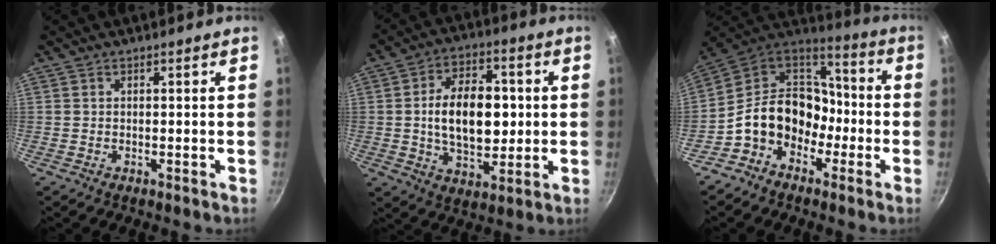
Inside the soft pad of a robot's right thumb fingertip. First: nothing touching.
{"total": 15.5, "force": [0.7, 9.2, 12.4], "torque": [-0.171, 0.006, 0.014]}
{"total": 15.6, "force": [-5.3, 11.9, 8.5], "torque": [-0.115, 0.085, -0.106]}